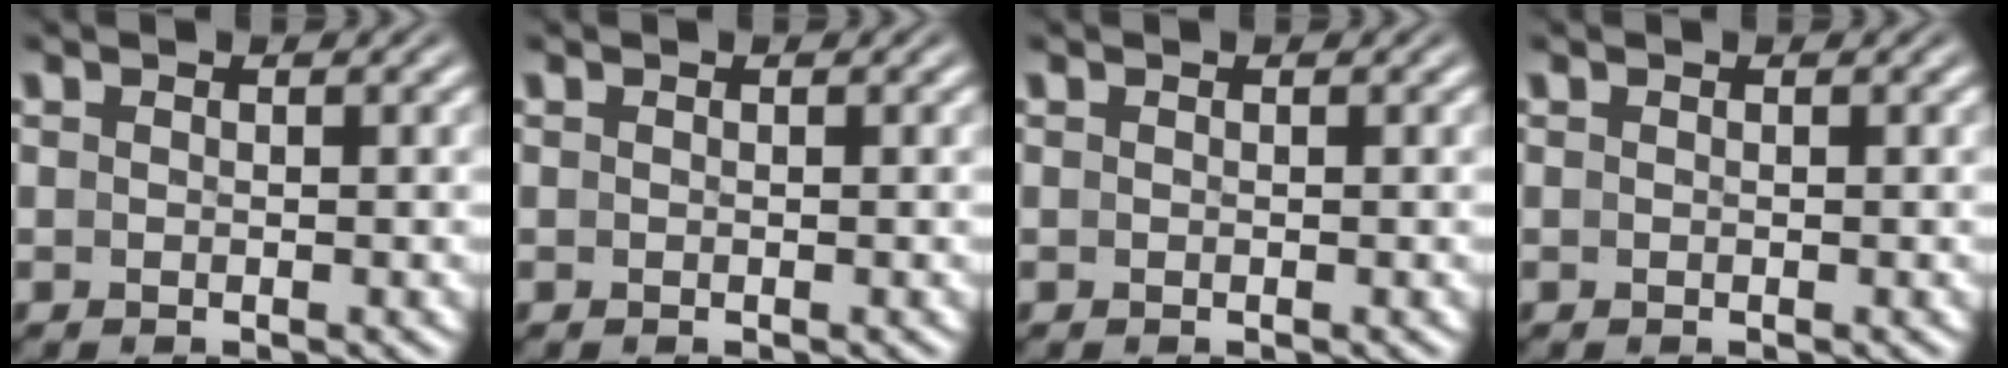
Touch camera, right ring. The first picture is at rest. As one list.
[{"total": 0.0}, {"total": 0.0}, {"total": 0.0}]